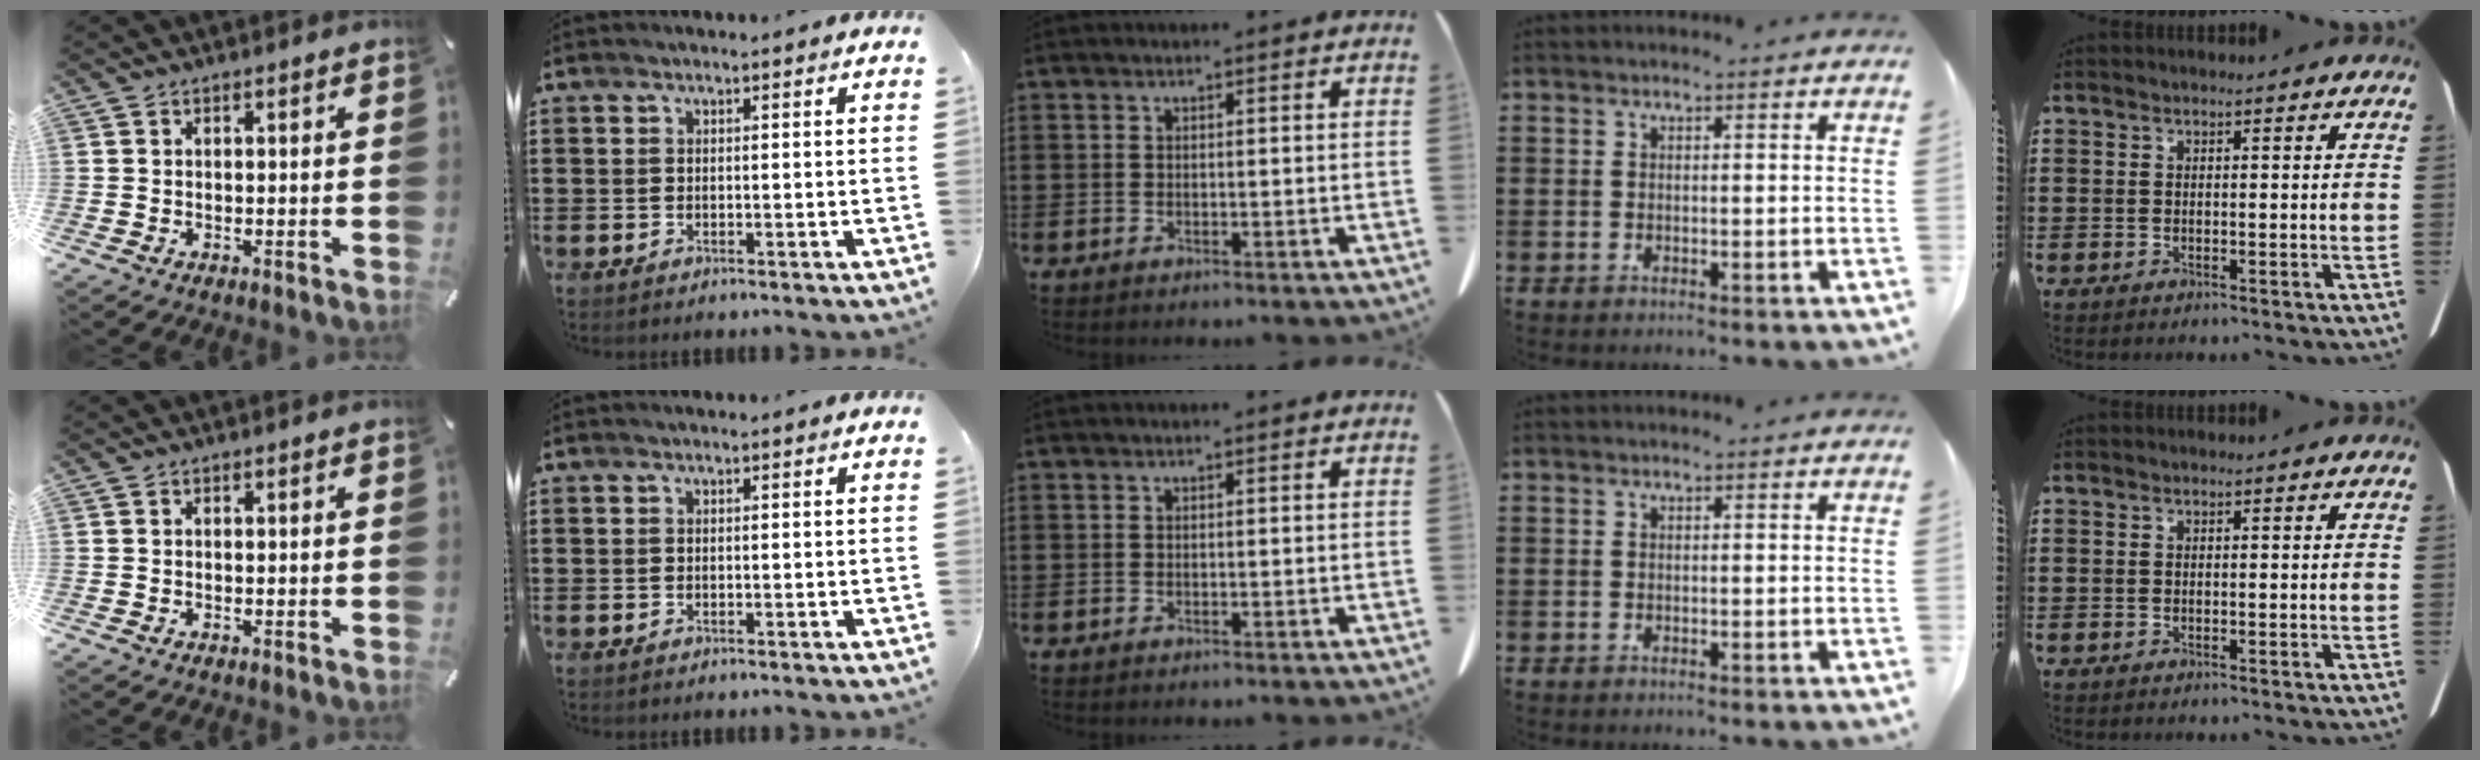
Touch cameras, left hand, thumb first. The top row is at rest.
{}